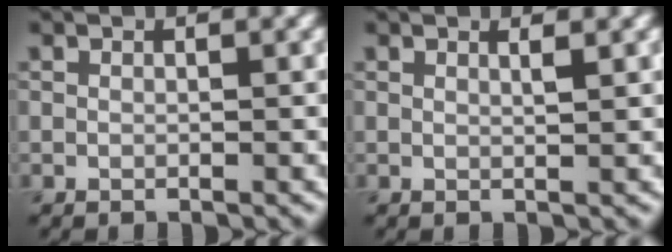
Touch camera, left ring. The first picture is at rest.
{"total": 1.1, "force": [0.6, 0.3, 0.8], "torque": [-0.004, 0.001, 0.006]}